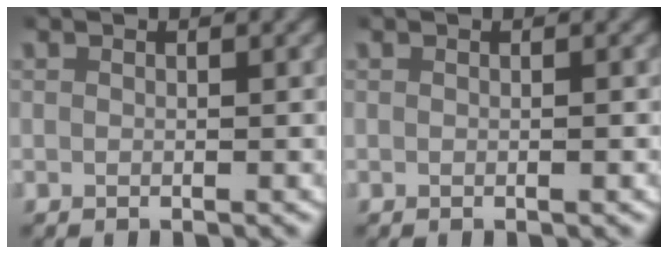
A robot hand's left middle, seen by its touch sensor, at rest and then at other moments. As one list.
[{"total": 0.0}]